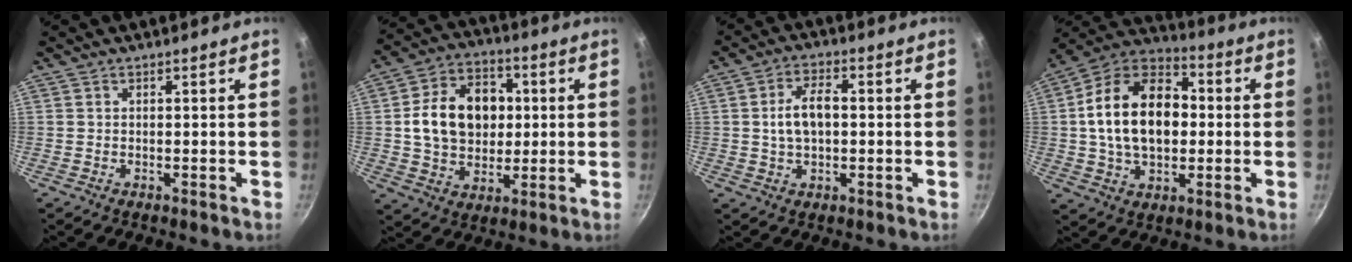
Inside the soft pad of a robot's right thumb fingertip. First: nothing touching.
{"total": 16.3, "force": [1.7, 12.4, 10.5], "torque": [-0.140, 0.017, 0.024]}
{"total": 7.4, "force": [0.3, 4.1, 6.1], "torque": [-0.099, 0.019, 0.003]}
{"total": 19.9, "force": [0.8, 13.3, 14.8], "torque": [-0.221, 0.031, 0.002]}